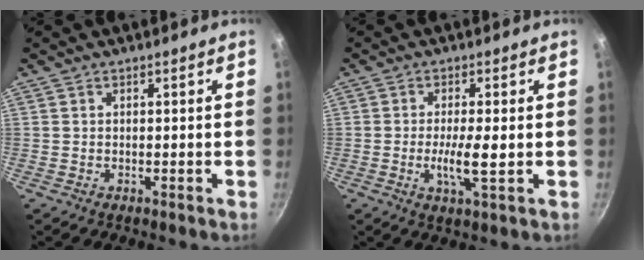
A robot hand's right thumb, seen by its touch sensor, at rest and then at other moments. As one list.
[{"total": 5.4, "force": [-0.6, 0.8, 5.3], "torque": [-0.100, -0.004, -0.012]}]